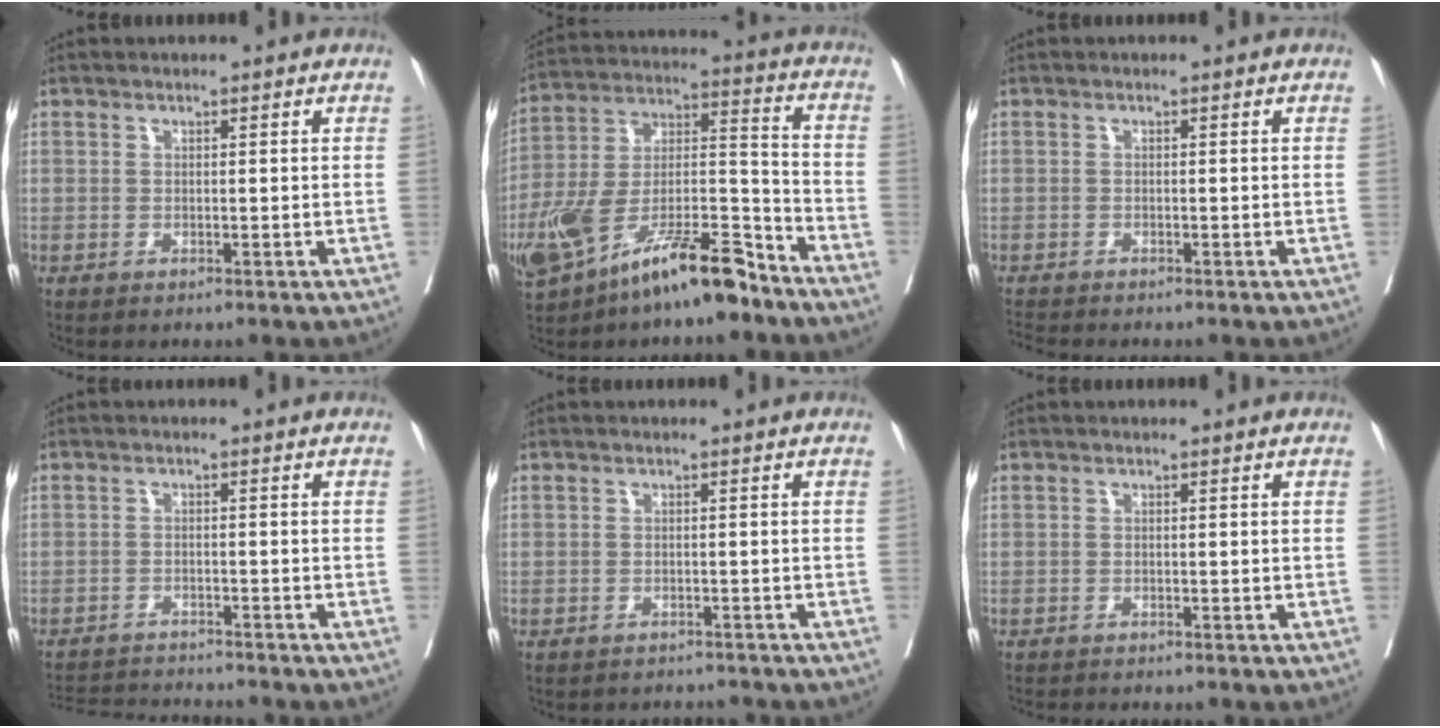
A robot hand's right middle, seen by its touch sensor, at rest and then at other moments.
{"total": 18.6, "force": [-12.6, 4.7, 13.0], "torque": [-0.265, -0.001, -0.226]}
{"total": 1.6, "force": [-1.6, -0.3, 0.0], "torque": [-0.003, -0.009, -0.032]}
{"total": 7.8, "force": [-7.7, -0.1, 1.2], "torque": [-0.017, -0.004, -0.124]}
{"total": 4.4, "force": [-4.2, 1.3, -0.3], "torque": [0.010, -0.002, -0.054]}
{"total": 2.7, "force": [-2.6, 0.2, 0.6], "torque": [-0.006, -0.007, -0.041]}